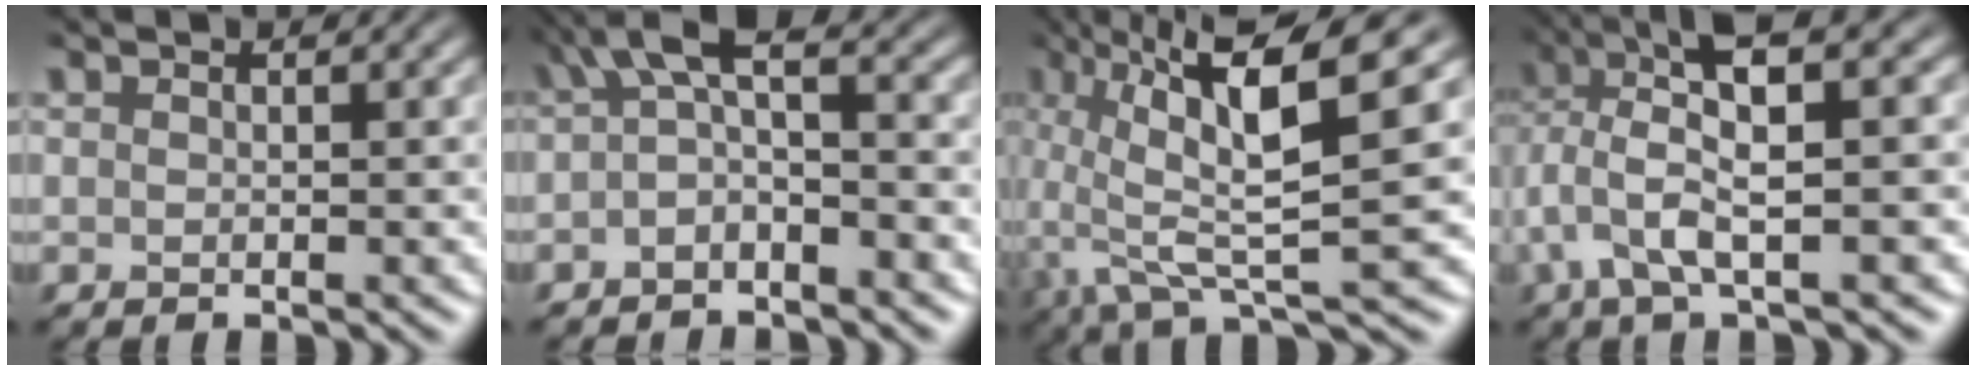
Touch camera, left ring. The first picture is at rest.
{"total": 4.0, "force": [-0.3, 1.5, 3.6], "torque": [-0.060, 0.015, -0.016]}
{"total": 9.4, "force": [1.4, 2.0, 9.0], "torque": [-0.158, 0.007, 0.021]}
{"total": 6.5, "force": [2.1, 1.5, 6.0], "torque": [-0.126, 0.009, 0.036]}